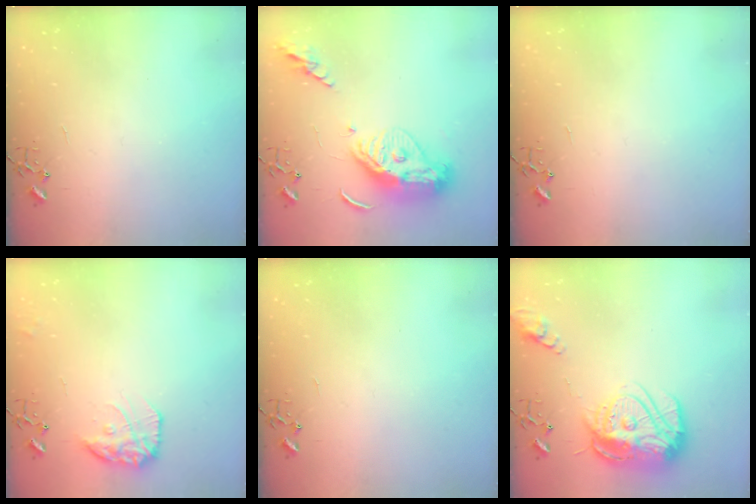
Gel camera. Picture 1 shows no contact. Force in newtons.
{"total": 14.7, "press": 14.6, "slide": 1.6}
{"total": 0.0}
{"total": 14.0, "press": 14.0, "slide": 1.0}
{"total": 0.0}
{"total": 18.8, "press": 18.8, "slide": 1.8}